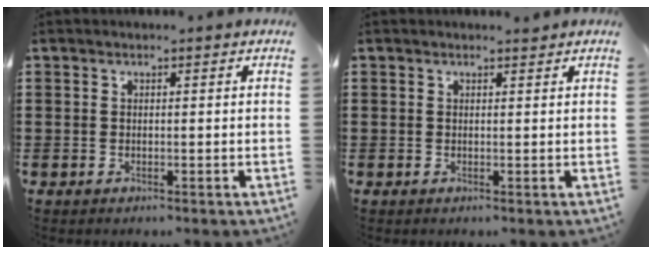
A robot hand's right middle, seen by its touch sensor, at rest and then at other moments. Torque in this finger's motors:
{"motor_torque": [-0.17, -0.18, 0.01, 0.00]}